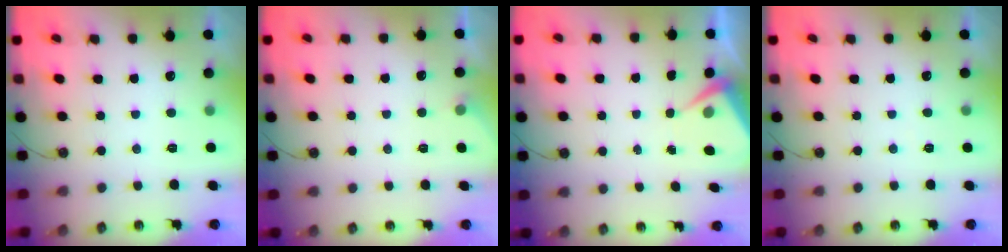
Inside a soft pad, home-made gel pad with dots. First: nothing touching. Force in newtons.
{"total": 2.6, "press": 2.5, "slide": 0.5}
{"total": 5.8, "press": 5.7, "slide": 0.7}
{"total": 2.7, "press": 2.7, "slide": 0.5}